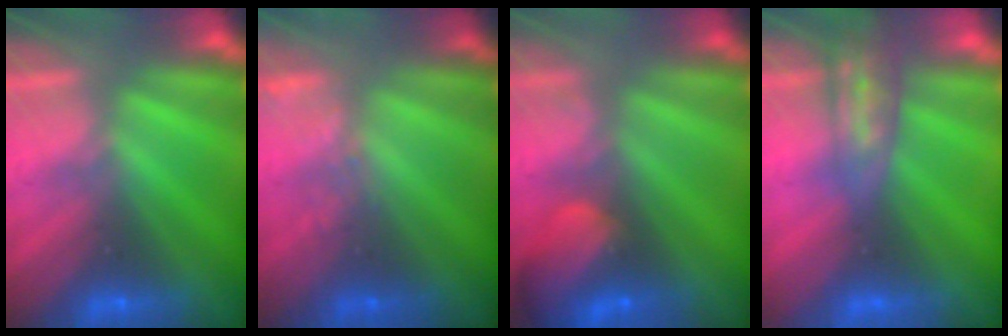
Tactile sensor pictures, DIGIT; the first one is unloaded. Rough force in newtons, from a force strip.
{"total": 1.5}
{"total": 6.9}
{"total": 2.7}